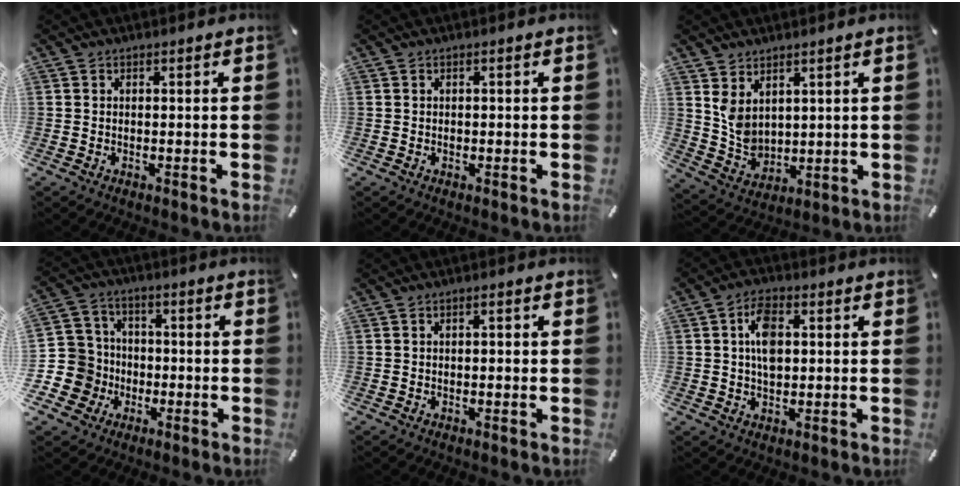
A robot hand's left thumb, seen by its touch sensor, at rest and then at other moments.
{"total": 0.8, "force": [-0.1, 0.5, 0.6], "torque": [-0.013, 0.002, -0.003]}
{"total": 6.3, "force": [3.0, 4.8, 2.7], "torque": [-0.075, -0.024, 0.056]}
{"total": 10.7, "force": [-3.3, 10.1, 1.2], "torque": [-0.049, 0.030, -0.059]}
{"total": 1.5, "force": [-0.1, 0.7, 1.3], "torque": [-0.024, 0.004, -0.003]}
{"total": 7.1, "force": [1.3, 4.3, 5.6], "torque": [-0.089, 0.004, 0.019]}